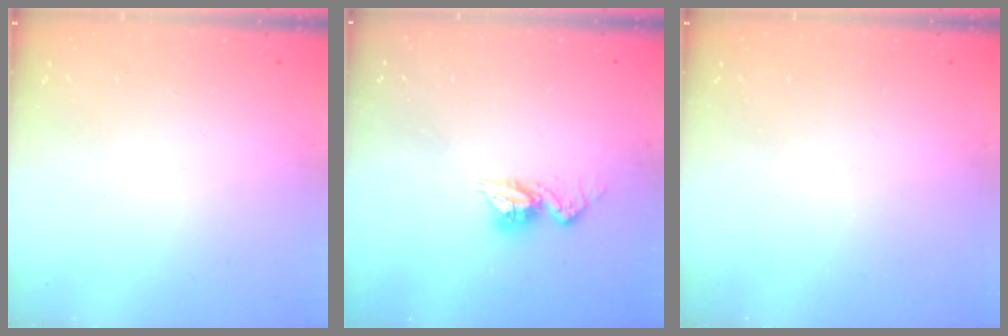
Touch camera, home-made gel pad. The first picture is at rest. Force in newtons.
{"total": 8.9, "press": 8.9, "slide": 0.6}
{"total": 0.0}